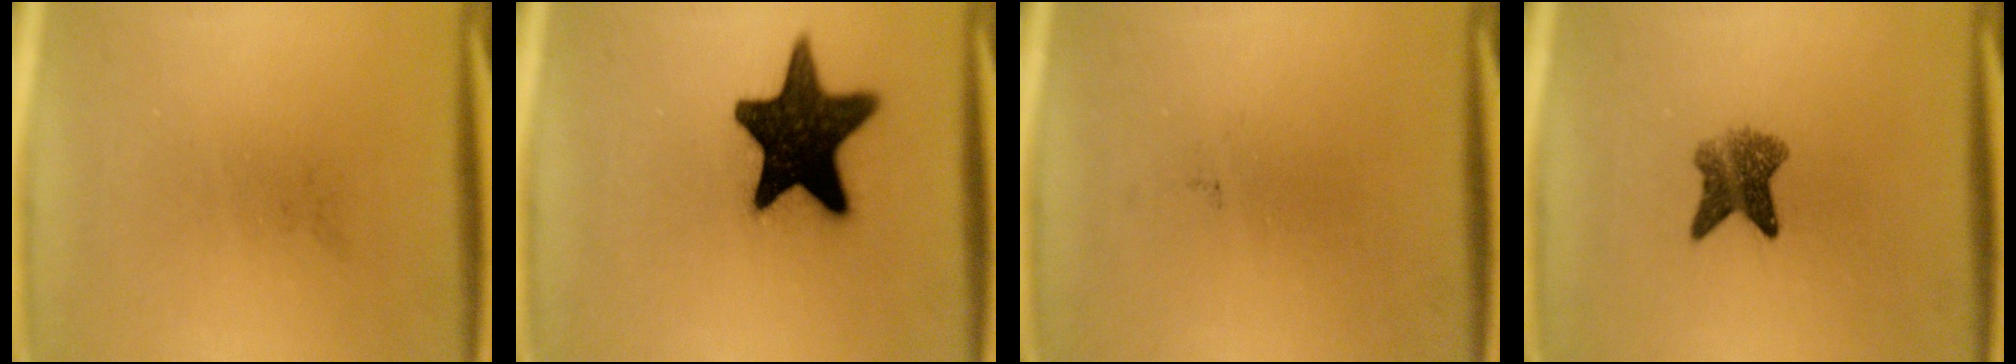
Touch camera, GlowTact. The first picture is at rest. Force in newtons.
{"total": 18.0}
{"total": 0.0}
{"total": 4.8}